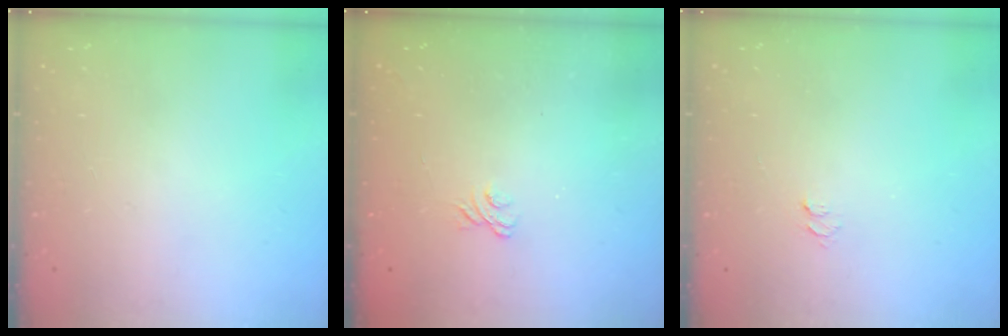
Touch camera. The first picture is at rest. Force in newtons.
{"total": 1.9, "press": 1.5, "slide": 1.1}
{"total": 3.6, "press": 3.6, "slide": 0.4}